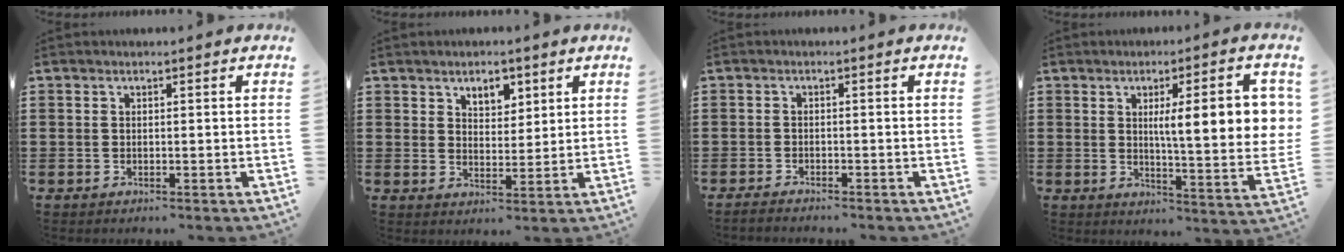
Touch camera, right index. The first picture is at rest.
{"total": 3.9, "force": [2.7, 2.3, 1.7], "torque": [-0.025, 0.004, 0.047]}
{"total": 1.4, "force": [-1.4, 0.1, 0.0], "torque": [-0.004, 0.004, -0.029]}
{"total": 10.6, "force": [2.5, 1.7, 10.1], "torque": [-0.164, 0.000, 0.034]}